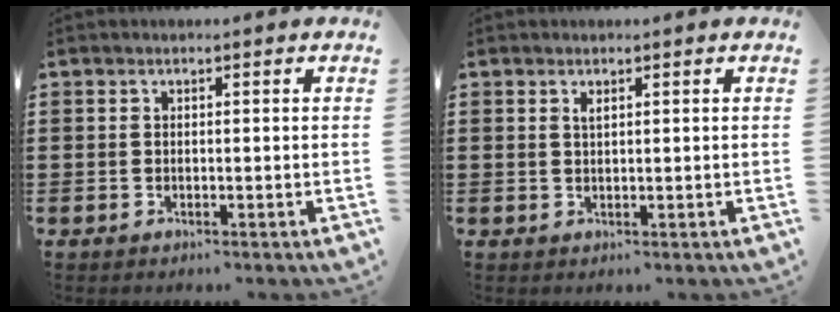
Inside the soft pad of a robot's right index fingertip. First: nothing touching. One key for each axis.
{"total": 0.9, "fx": 0.6, "fy": 0.3, "fz": 0.7, "tx": -0.015, "ty": 0.002, "tz": 0.010}